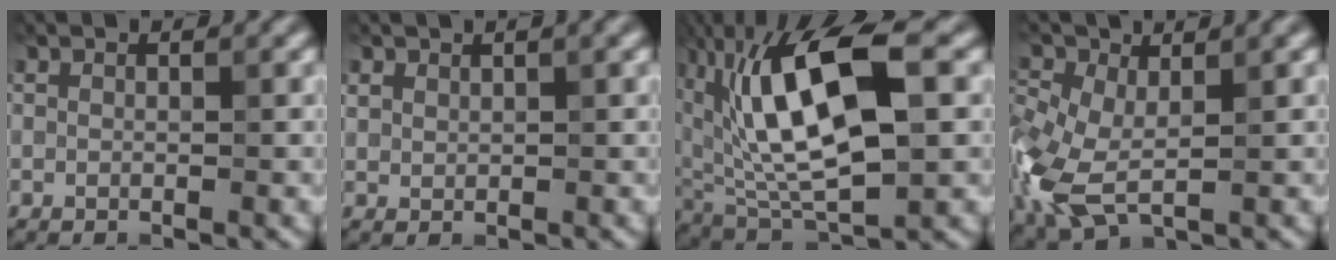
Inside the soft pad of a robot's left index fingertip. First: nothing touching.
{"total": 0.8, "force": [0.6, 0.2, -0.6], "torque": [0.009, -0.002, 0.014]}
{"total": 13.5, "force": [2.4, 5.8, 11.9], "torque": [-0.218, 0.014, 0.033]}
{"total": 6.7, "force": [-1.6, 4.2, 5.0], "torque": [-0.143, -0.021, -0.034]}